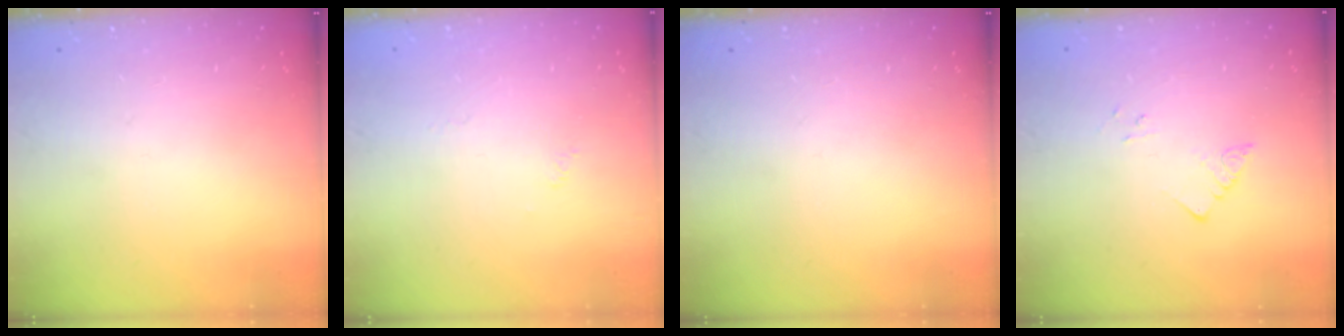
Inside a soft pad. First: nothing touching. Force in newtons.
{"total": 1.7, "press": 1.6, "slide": 0.4}
{"total": 0.0}
{"total": 2.9, "press": 2.9, "slide": 0.4}